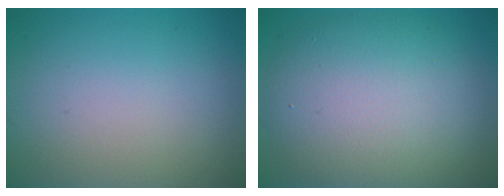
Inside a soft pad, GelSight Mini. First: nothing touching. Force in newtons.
{"total": 9.9, "press": 9.9, "slide": 0.3}